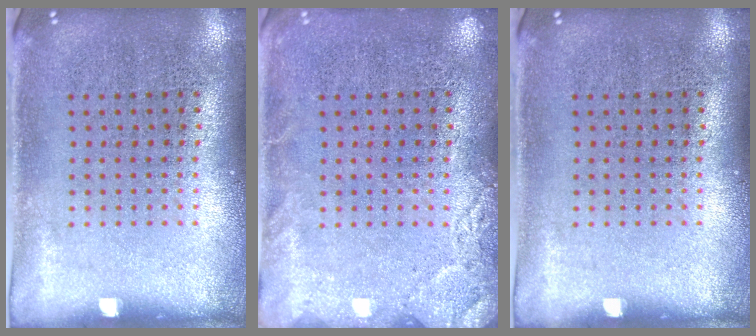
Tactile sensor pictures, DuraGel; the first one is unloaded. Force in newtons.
{"total": 2.4, "press": 2.4, "slide": 0.3}
{"total": 0.0}